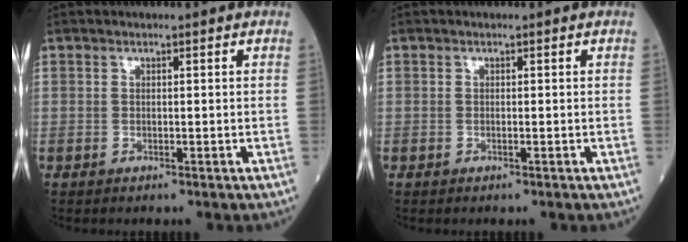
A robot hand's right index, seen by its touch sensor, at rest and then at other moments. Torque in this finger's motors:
{"motor_torque": [-0.10, 0.00, -0.09, -0.01]}